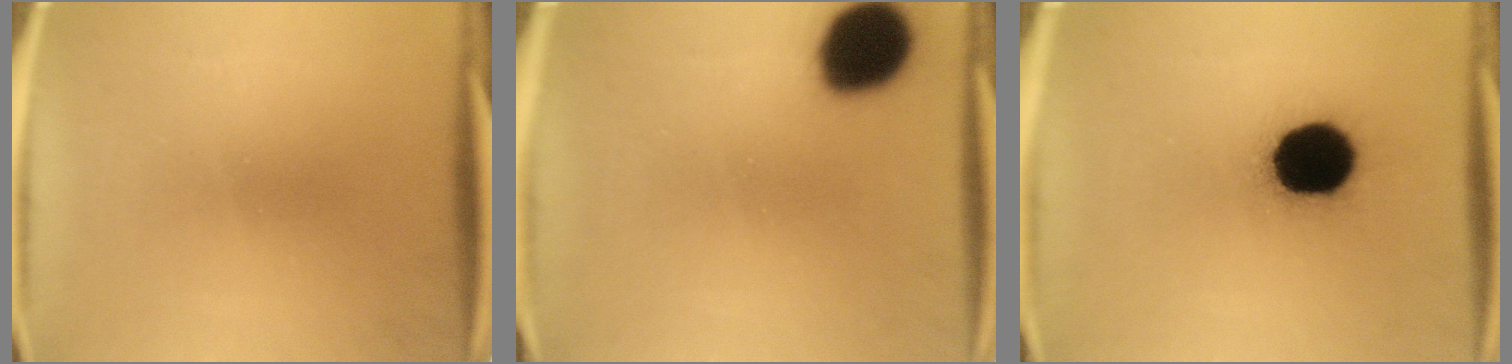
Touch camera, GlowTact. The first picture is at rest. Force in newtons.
{"total": 16.6}
{"total": 19.8}